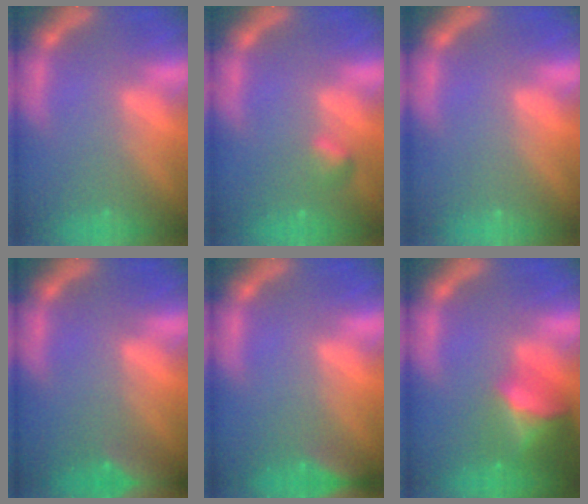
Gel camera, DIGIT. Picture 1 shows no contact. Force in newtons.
{"total": 1.4}
{"total": 0.0}
{"total": 8.0}
{"total": 4.4}
{"total": 7.0}